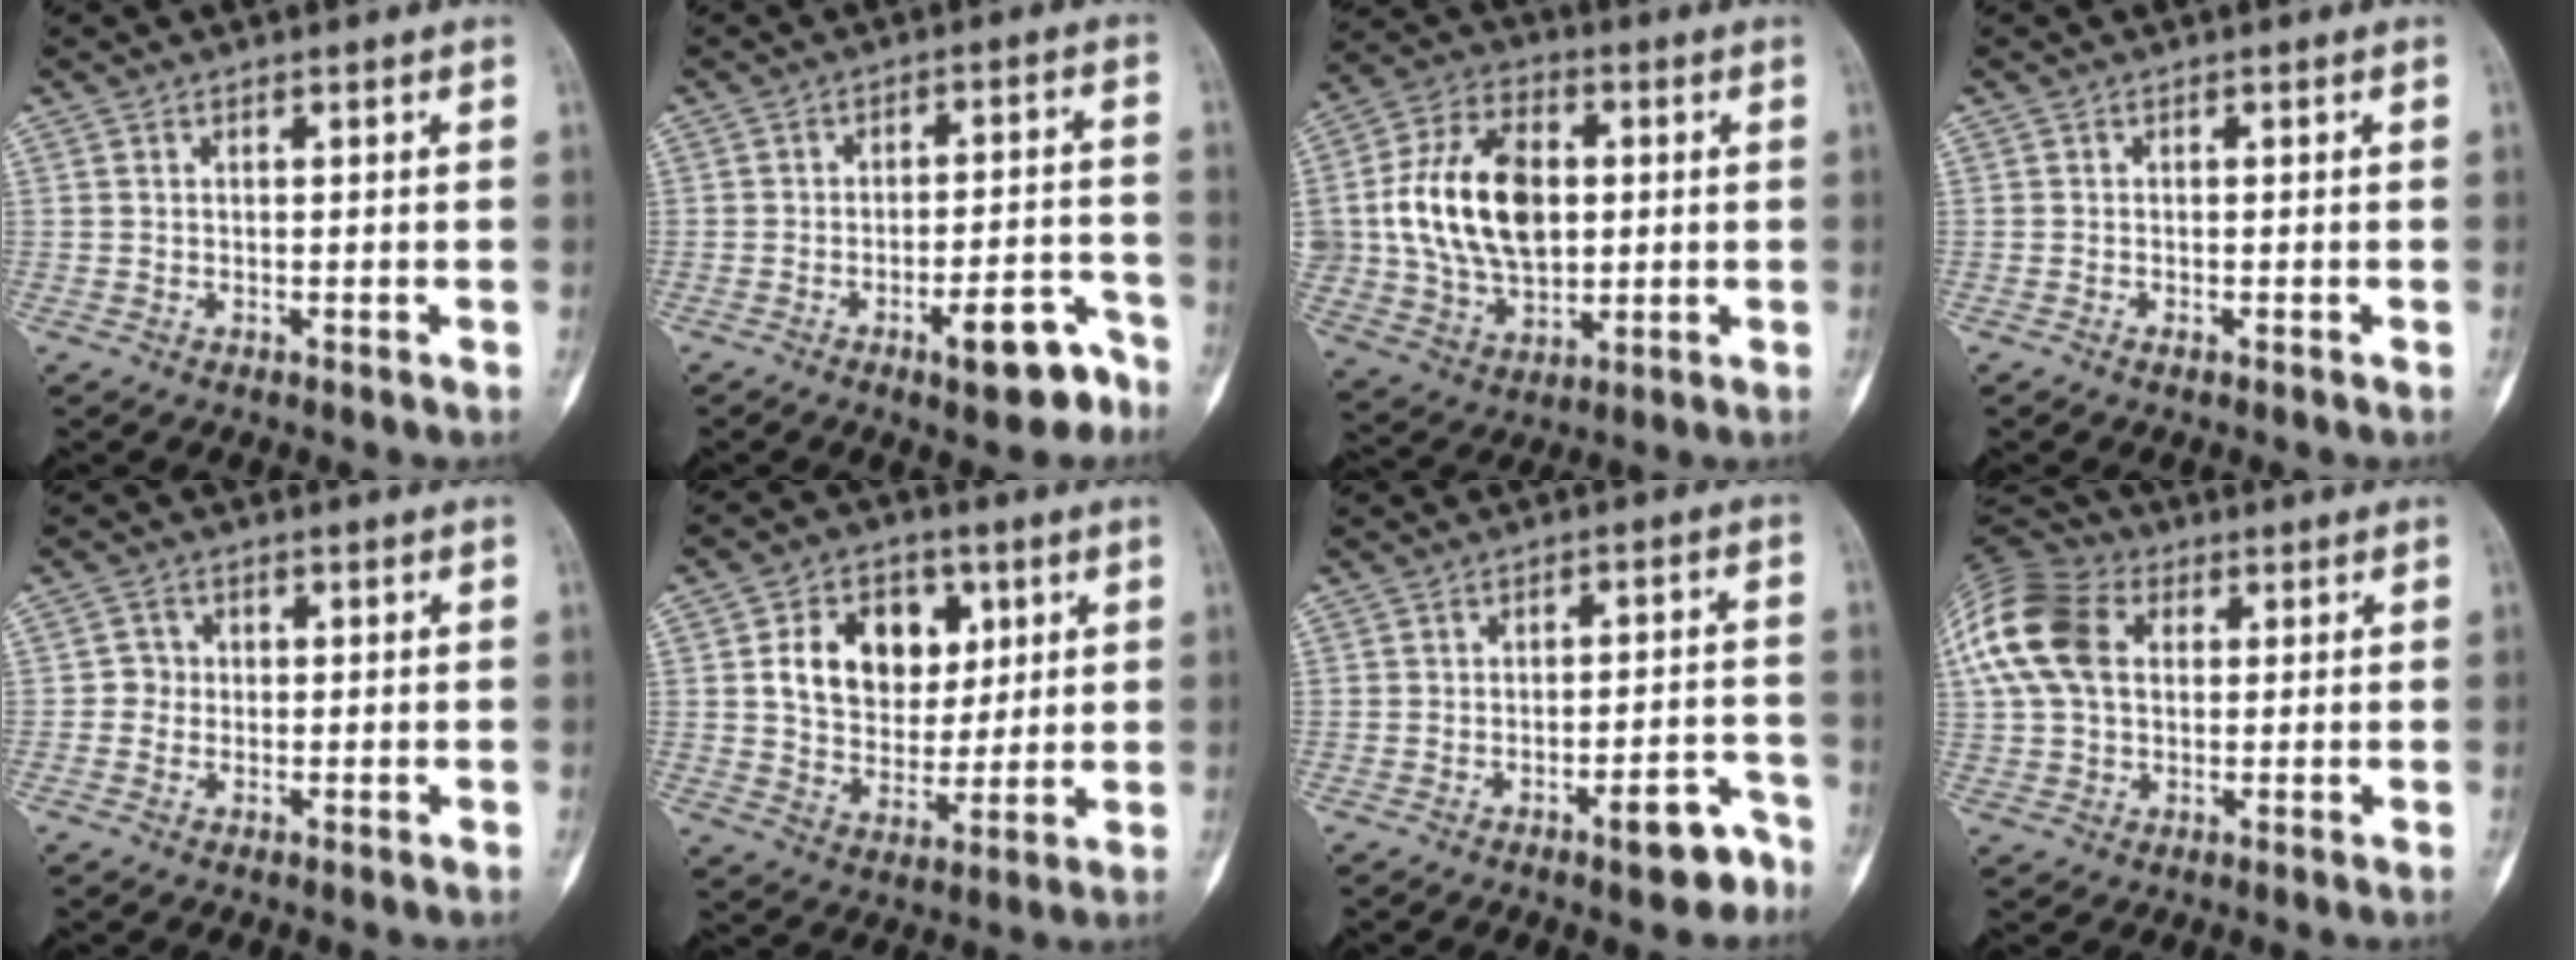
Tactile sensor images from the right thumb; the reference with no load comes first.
{"total": 9.1, "force": [-5.6, 3.0, 6.5], "torque": [-0.077, 0.043, -0.077]}
{"total": 19.1, "force": [1.8, 12.8, 14.1], "torque": [-0.234, 0.008, 0.038]}
{"total": 0.5, "force": [-0.4, 0.2, 0.4], "torque": [-0.009, 0.001, -0.008]}
{"total": 2.4, "force": [-0.2, 2.4, 0.5], "torque": [0.011, 0.009, -0.010]}
{"total": 13.4, "force": [3.7, 10.1, 7.9], "torque": [-0.085, -0.008, 0.067]}
{"total": 6.7, "force": [-4.4, 2.2, 4.6], "torque": [-0.045, 0.039, -0.055]}
{"total": 15.4, "force": [3.3, 10.9, 10.3], "torque": [-0.210, 0.023, 0.053]}